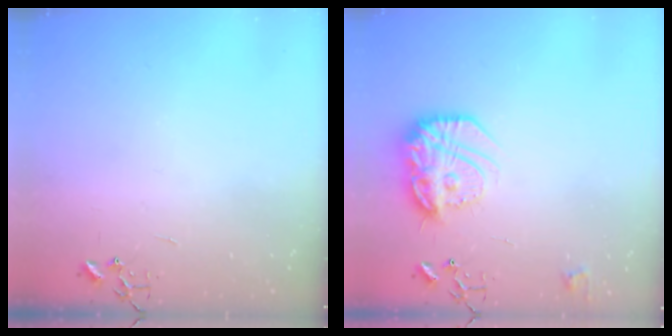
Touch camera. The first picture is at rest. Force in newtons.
{"total": 18.0, "press": 18.0, "slide": 1.3}